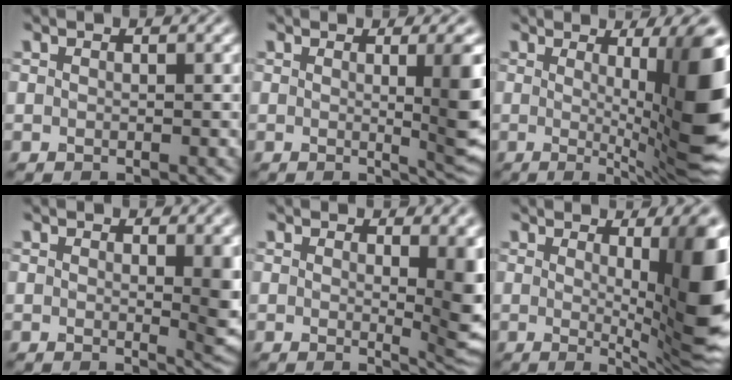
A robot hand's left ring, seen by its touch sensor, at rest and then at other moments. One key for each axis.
{"total": 5.8, "fx": 0.4, "fy": 1.3, "fz": 5.7, "tx": -0.064, "ty": -0.004, "tz": 0.005}
{"total": 12.7, "fx": 0.5, "fy": 2.6, "fz": 12.4, "tx": -0.139, "ty": -0.011, "tz": 0.011}
{"total": 3.1, "fx": 0.6, "fy": 0.7, "fz": 3.0, "tx": -0.032, "ty": -0.008, "tz": 0.010}
{"total": 6.5, "fx": 0.9, "fy": 2.2, "fz": 6.1, "tx": -0.063, "ty": -0.012, "tz": 0.017}
{"total": 11.0, "fx": 0.9, "fy": 2.6, "fz": 10.7, "tx": -0.123, "ty": -0.014, "tz": 0.016}